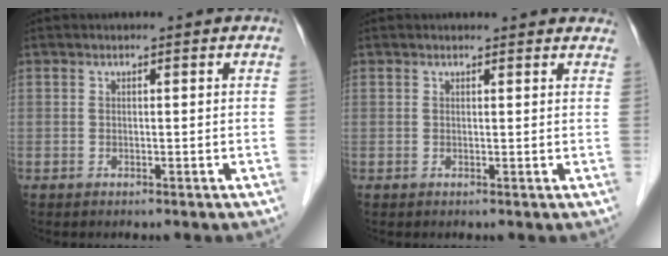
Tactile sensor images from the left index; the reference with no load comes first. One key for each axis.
{"total": 5.2, "fx": 4.9, "fy": 1.2, "fz": 1.2, "tx": -0.007, "ty": 0.009, "tz": 0.042}